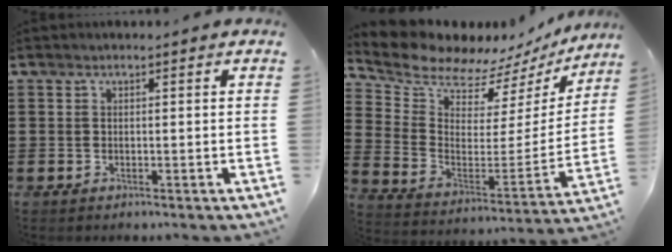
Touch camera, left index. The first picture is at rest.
{"total": 8.1, "force": [7.7, 2.6, 1.0], "torque": [-0.064, -0.067, 0.130]}